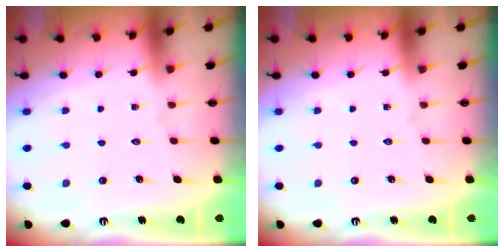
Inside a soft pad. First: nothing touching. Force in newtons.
{"total": 0.0}